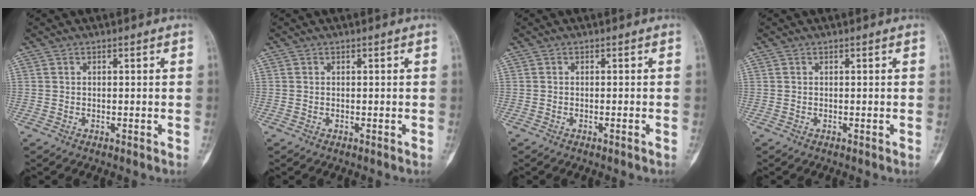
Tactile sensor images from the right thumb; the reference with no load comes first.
{"total": 0.0}
{"total": 0.7, "force": [-0.4, 0.0, 0.5], "torque": [-0.014, 0.000, -0.004]}
{"total": 0.0}